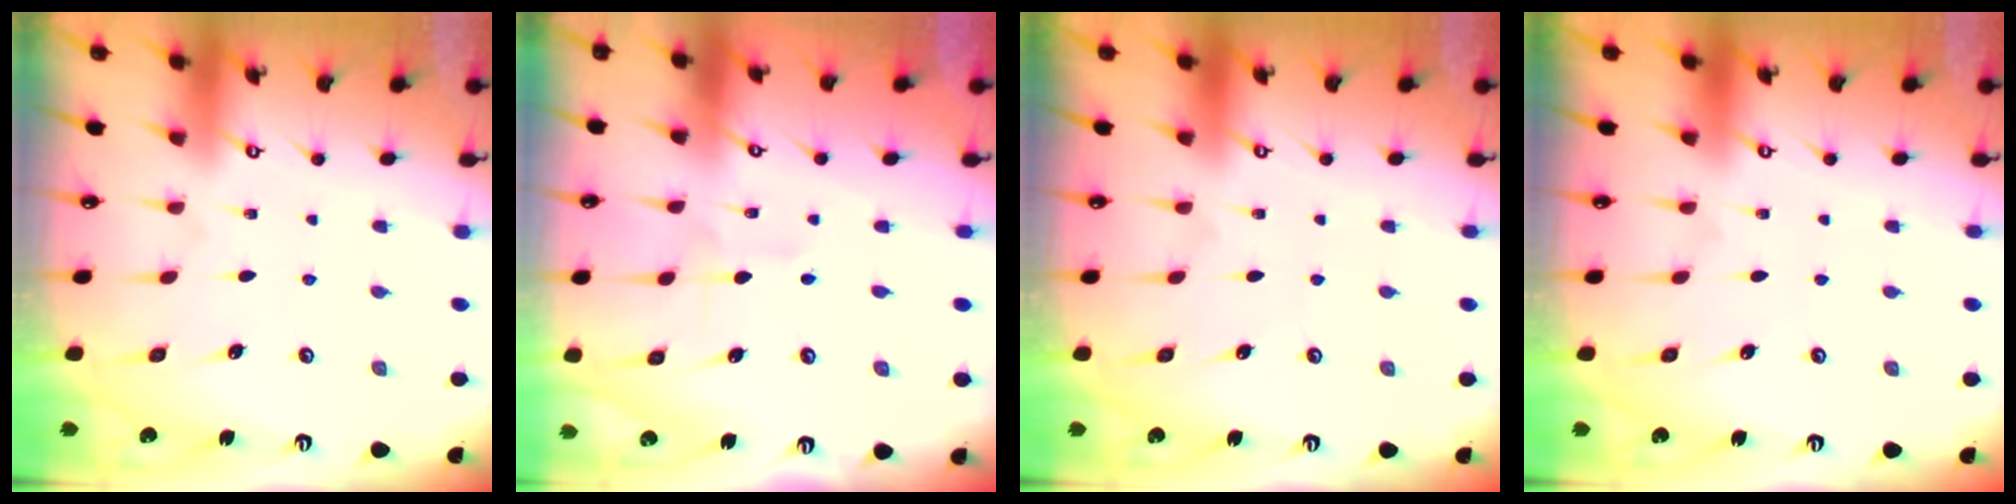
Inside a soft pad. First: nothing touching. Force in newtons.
{"total": 2.4, "press": 2.4, "slide": 0.2}
{"total": 0.0}
{"total": 0.0}